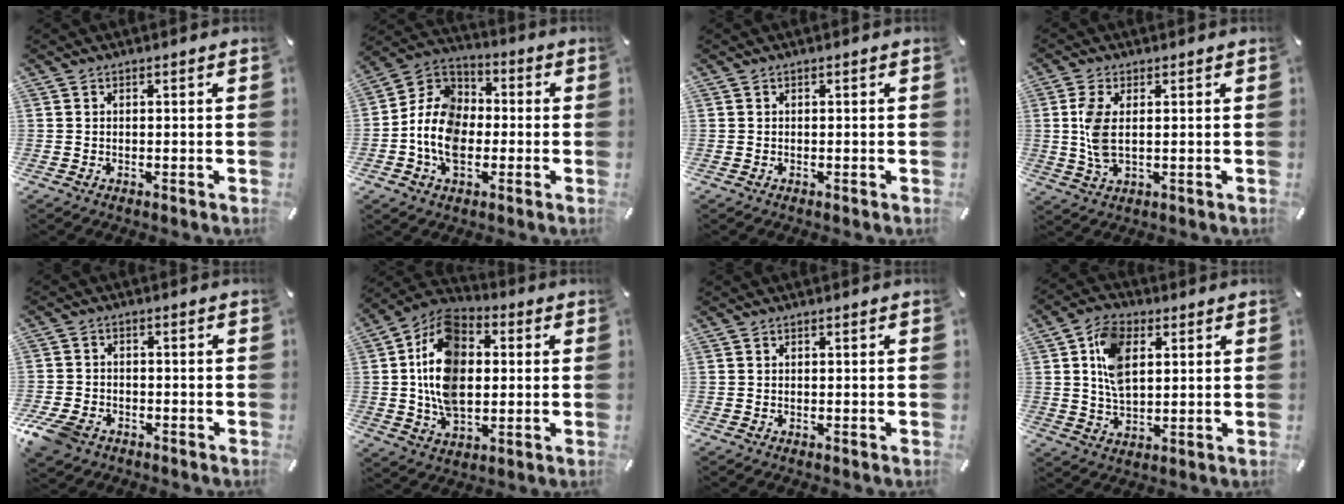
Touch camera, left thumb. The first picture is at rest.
{"total": 11.5, "force": [-3.5, 8.7, 6.7], "torque": [-0.172, 0.015, -0.073]}
{"total": 0.0}
{"total": 7.1, "force": [0.8, 3.1, 6.3], "torque": [-0.148, -0.001, 0.008]}
{"total": 6.2, "force": [-4.0, 4.0, 2.7], "torque": [-0.078, 0.012, -0.082]}
{"total": 16.9, "force": [0.9, 11.5, 12.3], "torque": [-0.254, 0.011, 0.015]}
{"total": 0.0}
{"total": 10.3, "force": [3.0, 6.5, 7.4], "torque": [-0.158, 0.001, 0.050]}